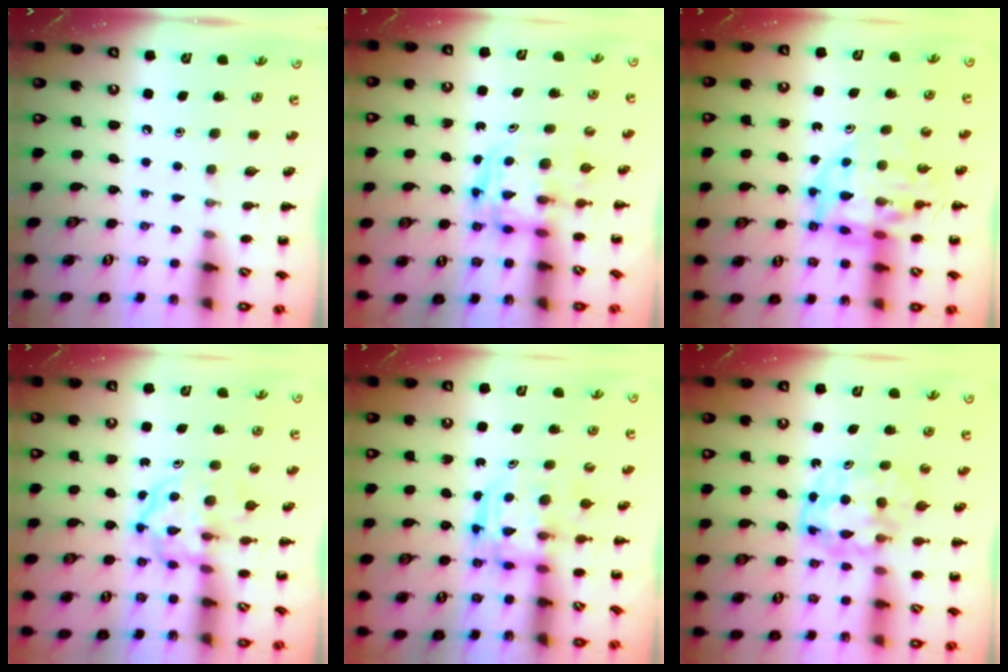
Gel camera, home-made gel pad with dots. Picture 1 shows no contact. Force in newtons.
{"total": 2.7, "press": 2.7, "slide": 0.2}
{"total": 11.4, "press": 10.8, "slide": 3.5}
{"total": 3.9, "press": 3.9, "slide": 0.5}
{"total": 3.1, "press": 3.1, "slide": 0.2}
{"total": 5.7, "press": 5.6, "slide": 0.9}